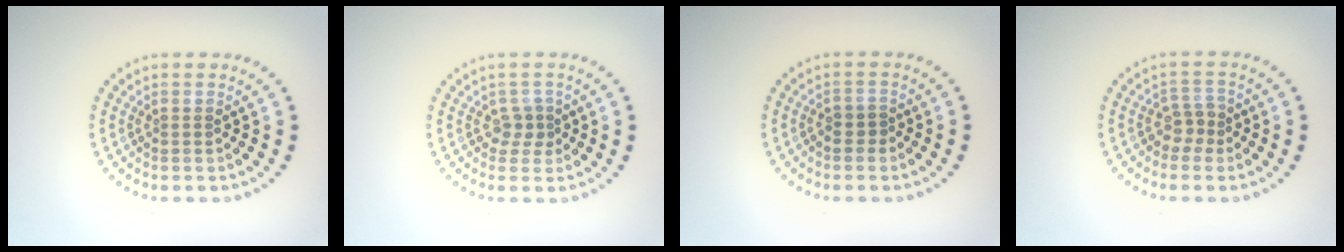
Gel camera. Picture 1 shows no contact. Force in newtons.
{"total": 1.5, "press": 1.2, "slide": 0.9}
{"total": 1.1, "press": 0.9, "slide": 0.7}
{"total": 1.9, "press": 1.4, "slide": 1.3}